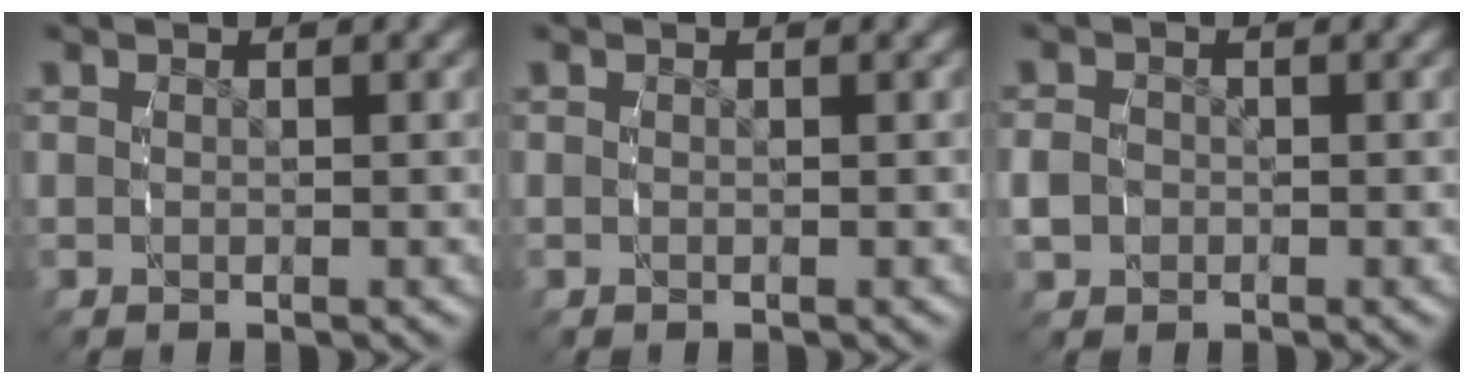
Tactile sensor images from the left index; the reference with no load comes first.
{"total": 0.0}
{"total": 2.3, "force": [-0.8, 2.1, 0.5], "torque": [-0.022, -0.001, -0.016]}